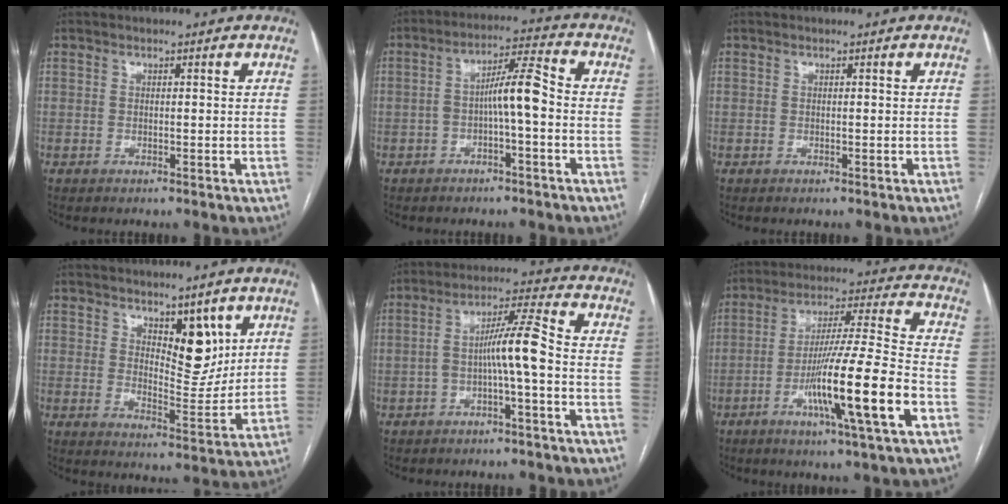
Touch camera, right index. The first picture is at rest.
{"total": 6.7, "force": [-1.2, 0.8, 6.6], "torque": [-0.113, 0.026, -0.021]}
{"total": 0.0}
{"total": 7.3, "force": [4.0, 3.1, 5.3], "torque": [-0.076, -0.009, 0.070]}
{"total": 7.5, "force": [-1.7, 0.0, 7.3], "torque": [-0.131, 0.025, -0.028]}
{"total": 16.5, "force": [-6.1, -0.7, 15.3], "torque": [-0.272, -0.012, -0.106]}